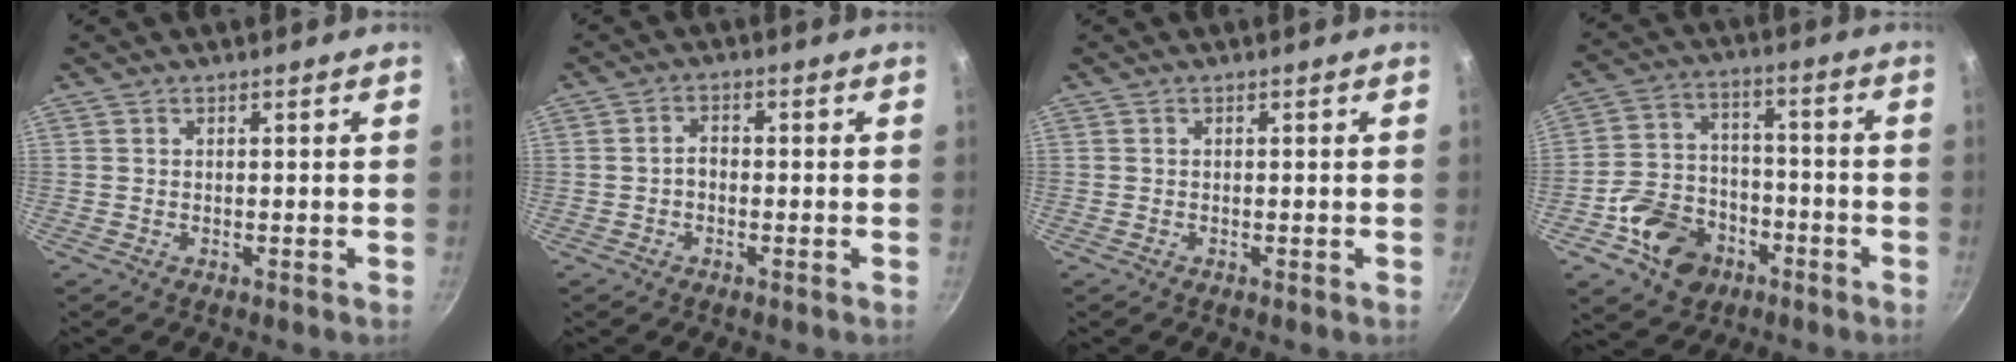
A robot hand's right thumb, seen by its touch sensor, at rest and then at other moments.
{"total": 2.3, "force": [-0.6, 1.7, 1.5], "torque": [-0.017, 0.015, -0.013]}
{"total": 0.0}
{"total": 13.4, "force": [-6.1, 10.2, 6.1], "torque": [-0.084, 0.053, -0.101]}